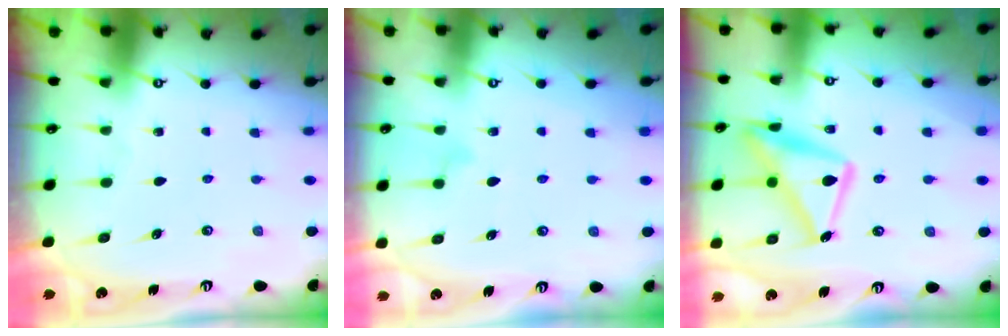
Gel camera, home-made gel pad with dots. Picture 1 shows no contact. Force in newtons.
{"total": 8.6, "press": 8.6, "slide": 0.3}
{"total": 18.1, "press": 18.1, "slide": 1.2}